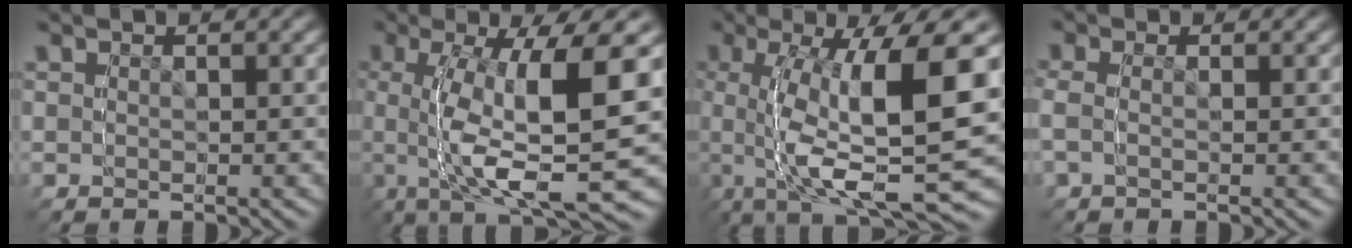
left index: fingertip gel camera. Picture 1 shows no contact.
{"total": 7.3, "force": [0.8, 0.8, 7.2], "torque": [-0.117, 0.051, 0.005]}
{"total": 9.5, "force": [0.8, 1.9, 9.3], "torque": [-0.138, 0.050, 0.008]}
{"total": 1.9, "force": [-1.2, -1.5, 0.2], "torque": [-0.005, 0.005, -0.021]}